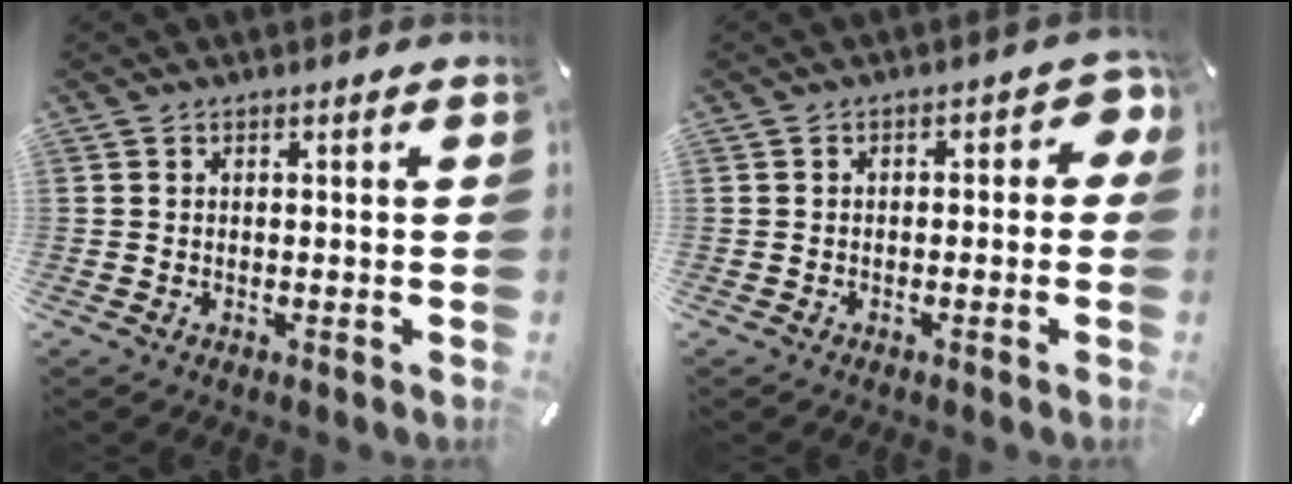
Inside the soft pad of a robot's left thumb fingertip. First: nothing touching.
{"total": 3.4, "force": [-0.9, 2.1, 2.5], "torque": [-0.032, 0.009, -0.022]}